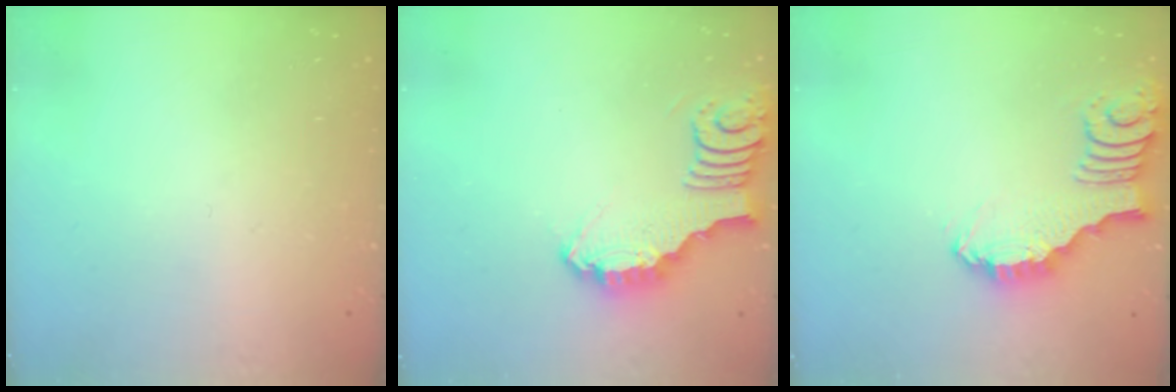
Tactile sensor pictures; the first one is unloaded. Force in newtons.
{"total": 3.8, "press": 3.8, "slide": 0.2}
{"total": 1.7, "press": 1.6, "slide": 0.4}